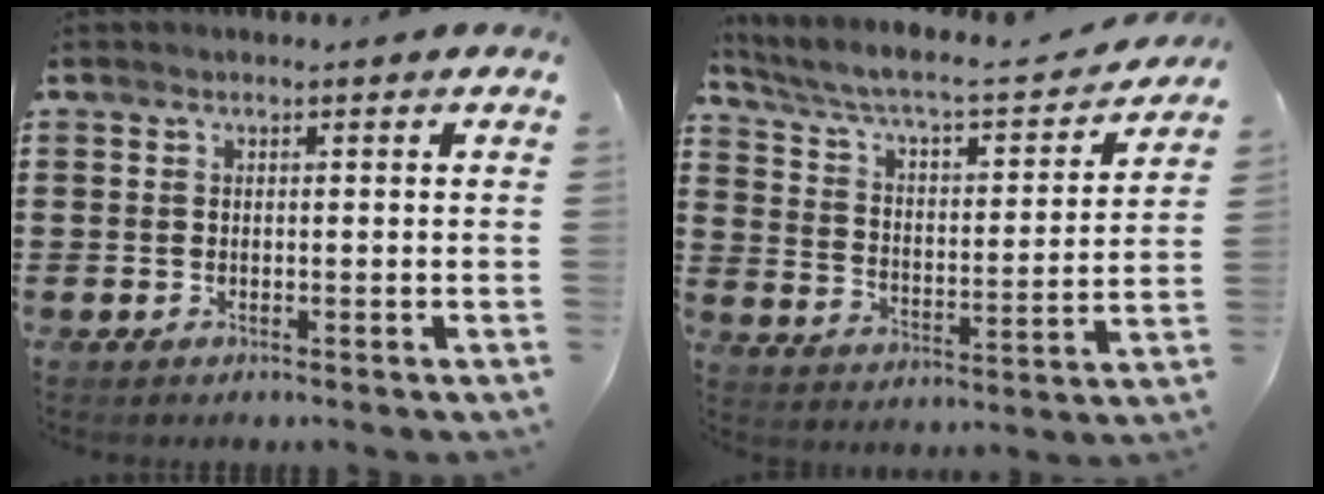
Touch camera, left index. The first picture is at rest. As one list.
[{"total": 5.0, "force": [4.2, 0.7, 2.8], "torque": [-0.074, -0.034, 0.060]}]